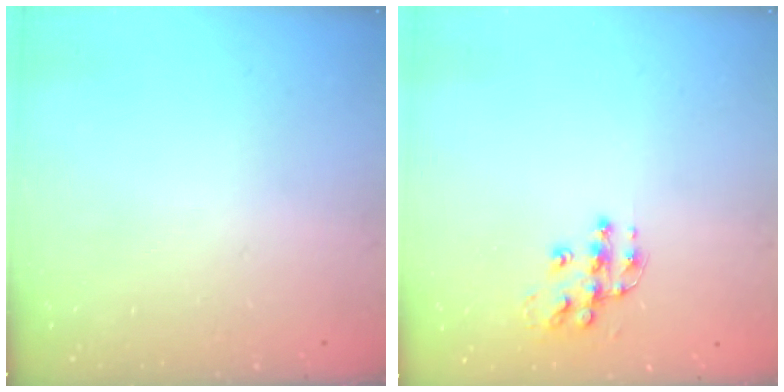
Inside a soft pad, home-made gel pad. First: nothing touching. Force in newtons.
{"total": 10.7, "press": 10.7, "slide": 0.6}